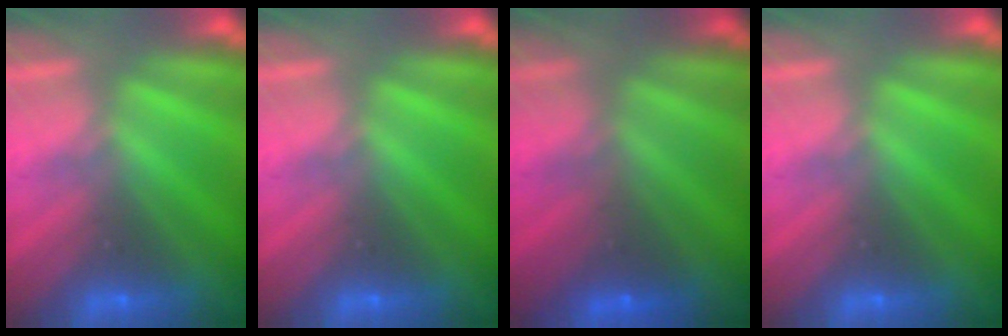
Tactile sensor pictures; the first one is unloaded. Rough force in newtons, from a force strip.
{"total": 0.0}
{"total": 1.8}
{"total": 0.0}